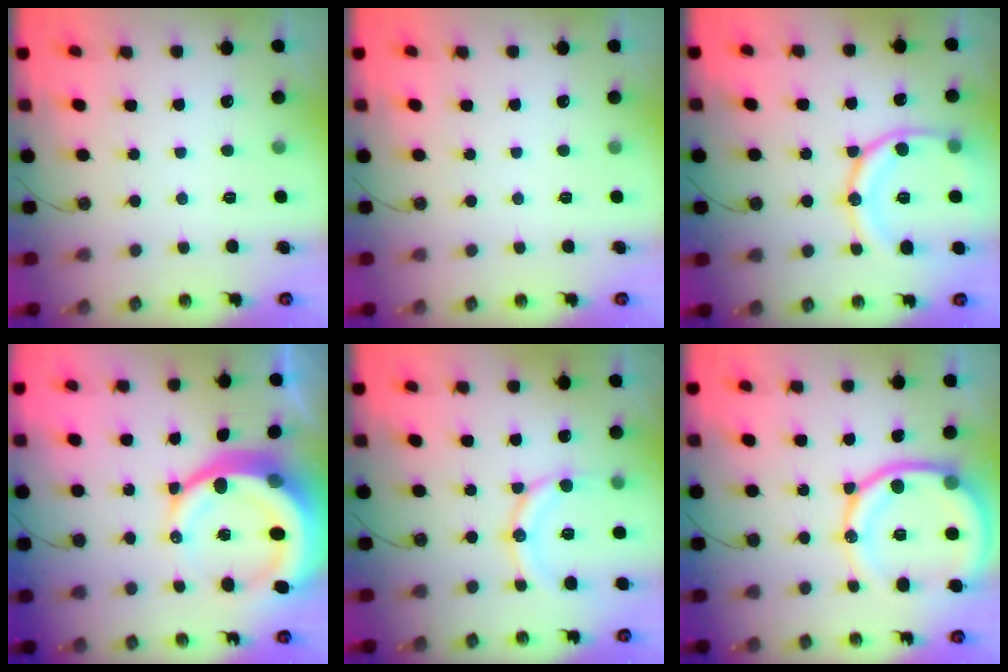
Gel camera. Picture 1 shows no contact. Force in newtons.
{"total": 0.0}
{"total": 16.9, "press": 16.8, "slide": 1.8}
{"total": 18.7, "press": 18.6, "slide": 1.9}
{"total": 13.3, "press": 13.1, "slide": 2.7}
{"total": 17.8, "press": 17.7, "slide": 2.2}